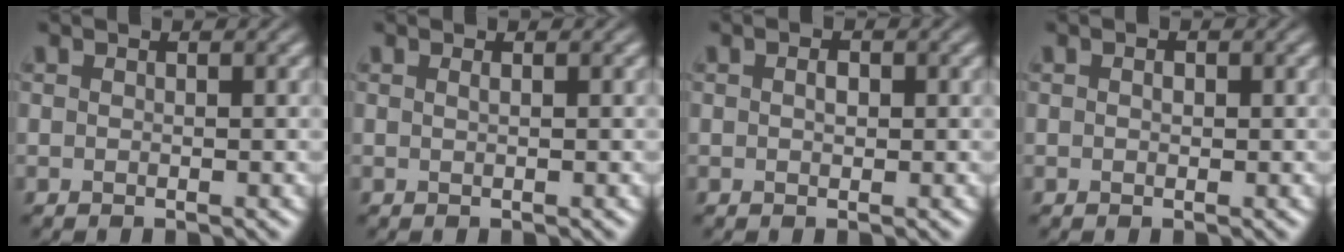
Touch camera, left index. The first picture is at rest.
{"total": 0.6, "force": [0.2, 0.2, 0.5], "torque": [-0.006, 0.003, 0.002]}
{"total": 1.1, "force": [0.1, 0.6, 0.9], "torque": [-0.014, 0.001, 0.001]}
{"total": 0.7, "force": [0.1, 0.5, 0.5], "torque": [-0.009, -0.001, 0.000]}